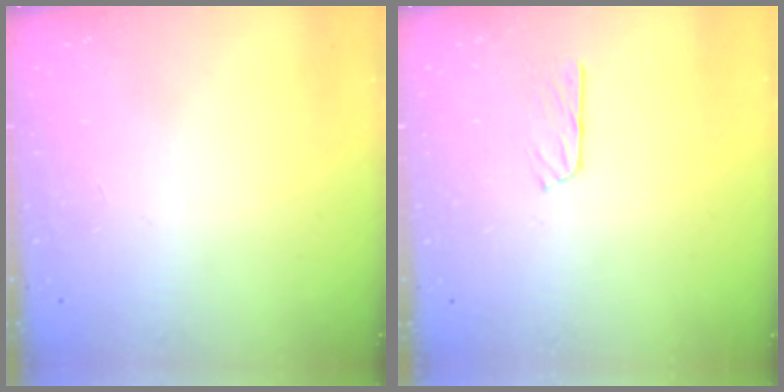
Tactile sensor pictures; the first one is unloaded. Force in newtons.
{"total": 5.8, "press": 5.8, "slide": 0.4}